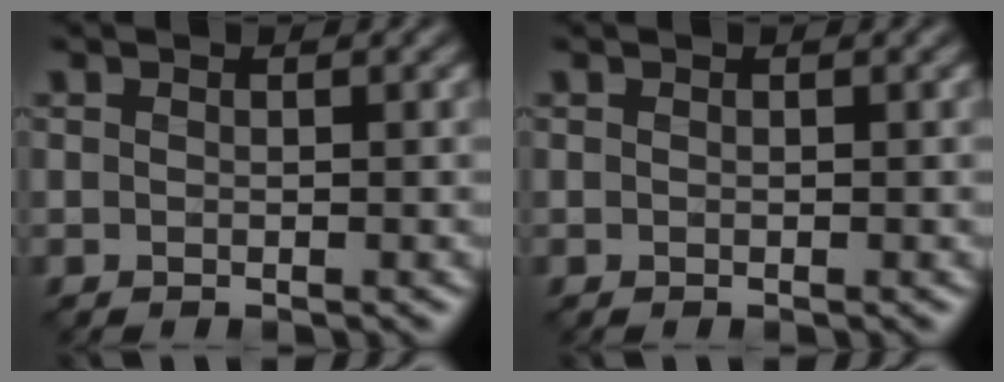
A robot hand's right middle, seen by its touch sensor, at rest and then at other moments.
{"total": 0.0}